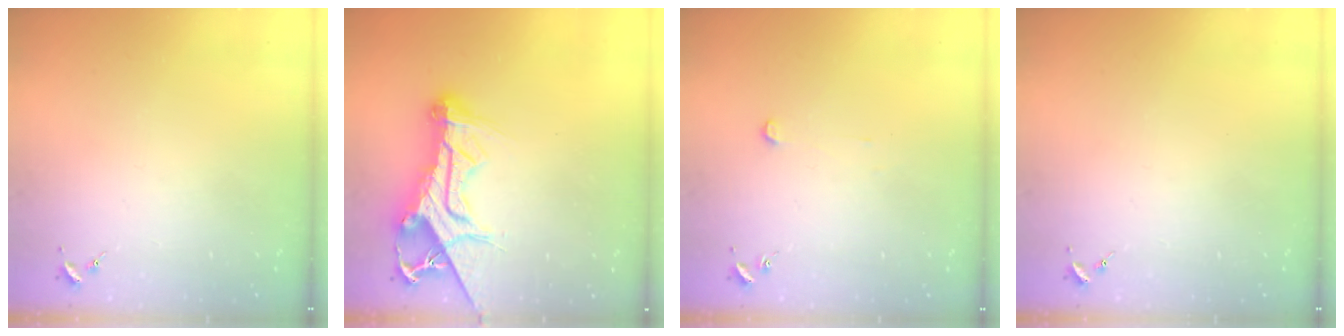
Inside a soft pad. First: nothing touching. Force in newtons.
{"total": 16.3, "press": 16.3, "slide": 1.3}
{"total": 2.6, "press": 2.6, "slide": 0.2}
{"total": 0.0}